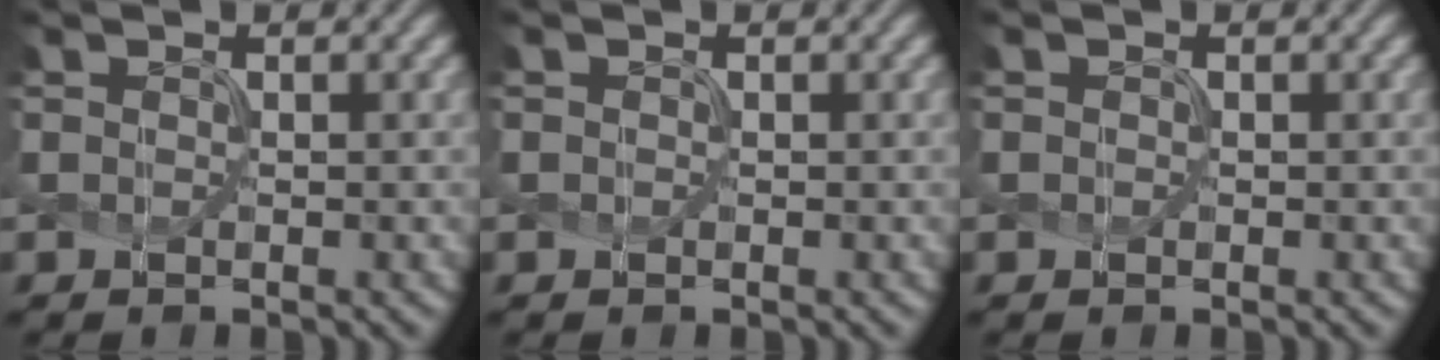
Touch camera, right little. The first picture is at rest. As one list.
[{"total": 0.0}, {"total": 0.0}]